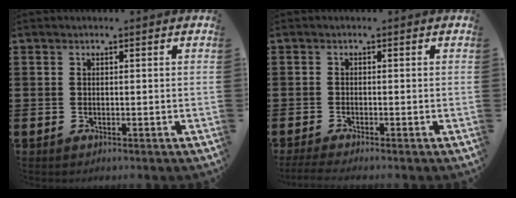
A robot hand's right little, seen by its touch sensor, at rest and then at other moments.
{"total": 0.9, "force": [-0.5, 0.1, 0.8], "torque": [-0.013, 0.000, -0.008]}